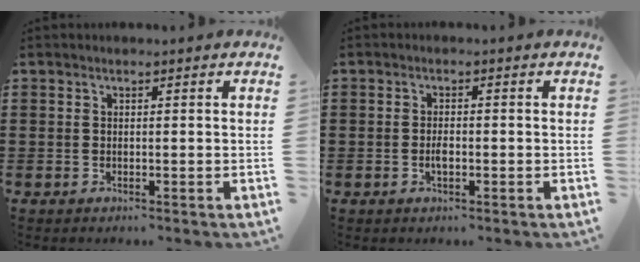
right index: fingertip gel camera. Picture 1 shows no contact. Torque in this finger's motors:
{"motor_torque": [0.35, 1.78, 0.02, 0.01]}